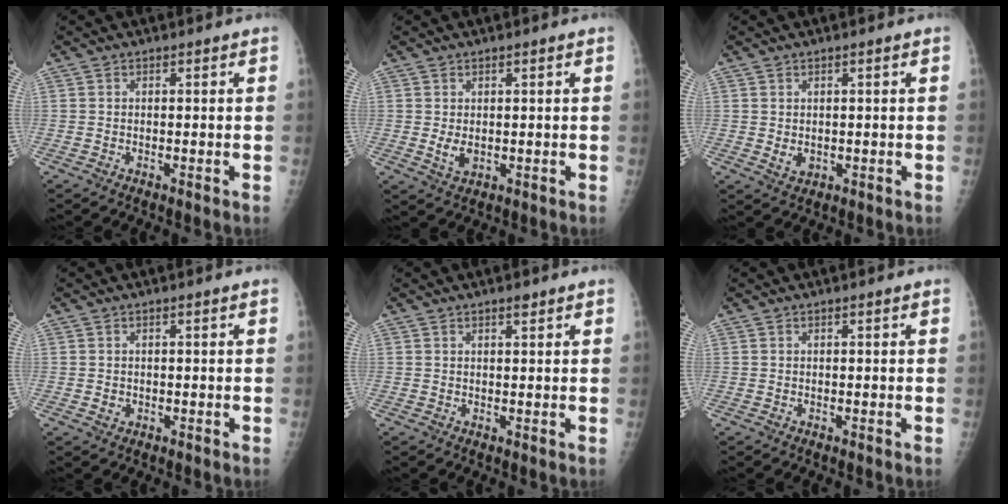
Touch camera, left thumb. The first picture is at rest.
{"total": 2.9, "force": [0.2, 1.5, 2.4], "torque": [-0.037, -0.007, 0.012]}
{"total": 2.2, "force": [0.1, 1.5, 1.6], "torque": [-0.019, -0.005, 0.009]}
{"total": 1.1, "force": [-0.1, 0.9, 0.6], "torque": [-0.007, 0.003, 0.002]}
{"total": 1.4, "force": [1.0, 0.3, 0.9], "torque": [-0.012, -0.006, 0.016]}
{"total": 0.0}